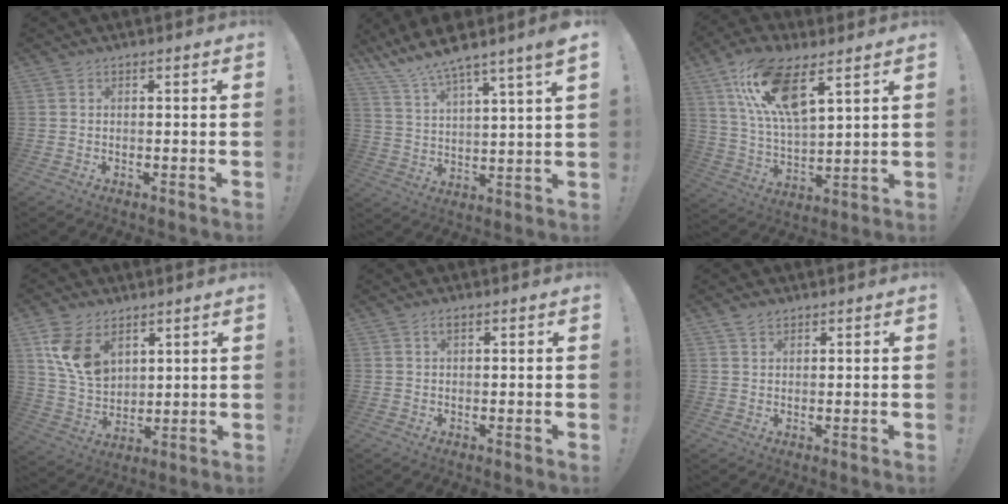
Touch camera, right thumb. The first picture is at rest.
{"total": 9.5, "force": [8.6, -0.2, 4.2], "torque": [-0.089, -0.074, 0.144]}
{"total": 16.0, "force": [9.3, 5.7, 11.8], "torque": [-0.237, -0.032, 0.164]}
{"total": 12.6, "force": [6.5, 8.5, 6.8], "torque": [-0.116, -0.022, 0.129]}
{"total": 1.6, "force": [0.7, 0.6, 1.3], "torque": [-0.028, 0.003, 0.012]}
{"total": 2.2, "force": [1.7, 1.2, 0.8], "torque": [-0.017, -0.004, 0.031]}